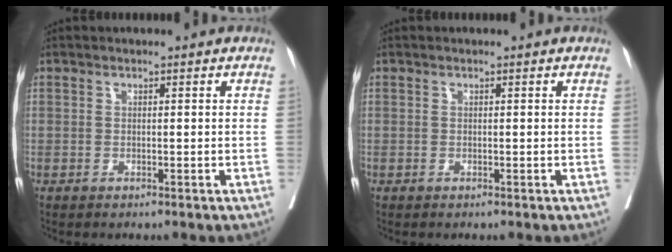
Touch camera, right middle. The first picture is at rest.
{"total": 0.0}